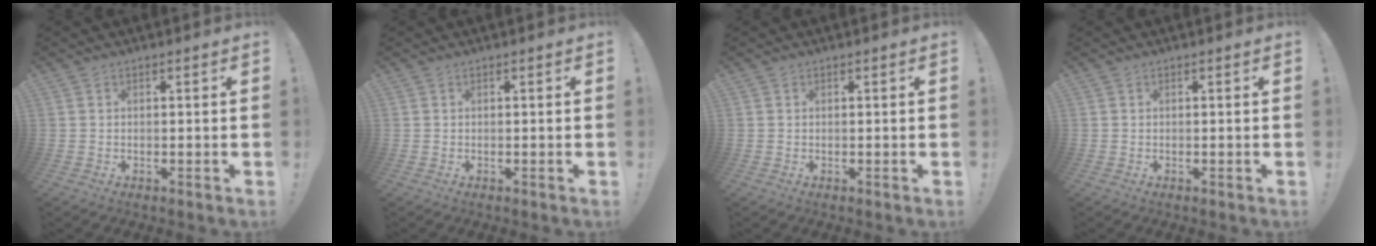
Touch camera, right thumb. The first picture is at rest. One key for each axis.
{"total": 0.0}
{"total": 0.0}
{"total": 0.0}